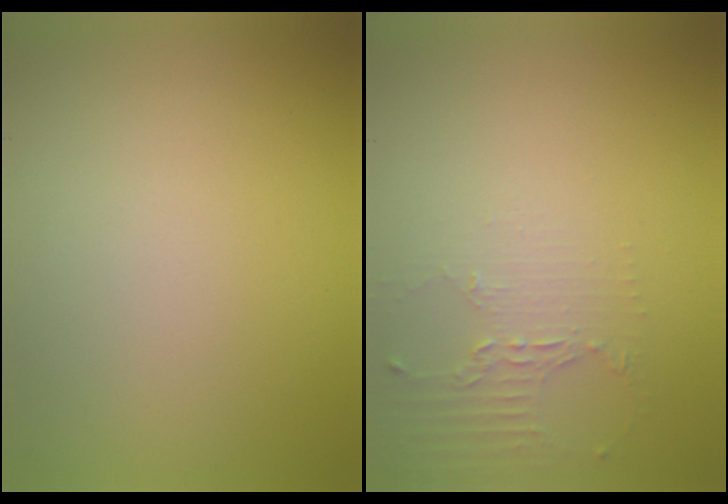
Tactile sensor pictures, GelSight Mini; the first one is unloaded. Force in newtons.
{"total": 2.1, "press": 1.5, "slide": 1.5}